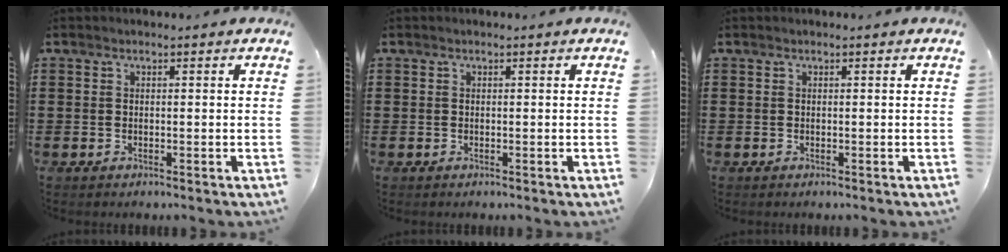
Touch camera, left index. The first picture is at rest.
{"total": 0.0}
{"total": 0.0}